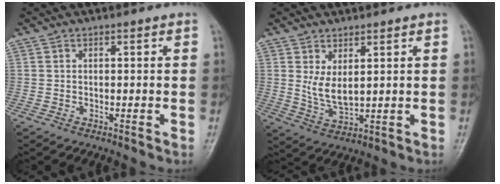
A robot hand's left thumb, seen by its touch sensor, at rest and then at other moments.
{"total": 5.5, "force": [1.9, 2.4, 4.5], "torque": [-0.081, -0.022, 0.047]}